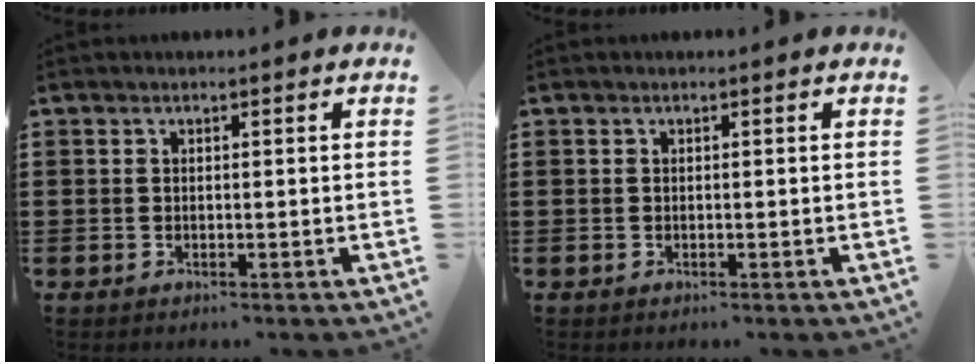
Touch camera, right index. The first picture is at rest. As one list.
[{"total": 0.0}]